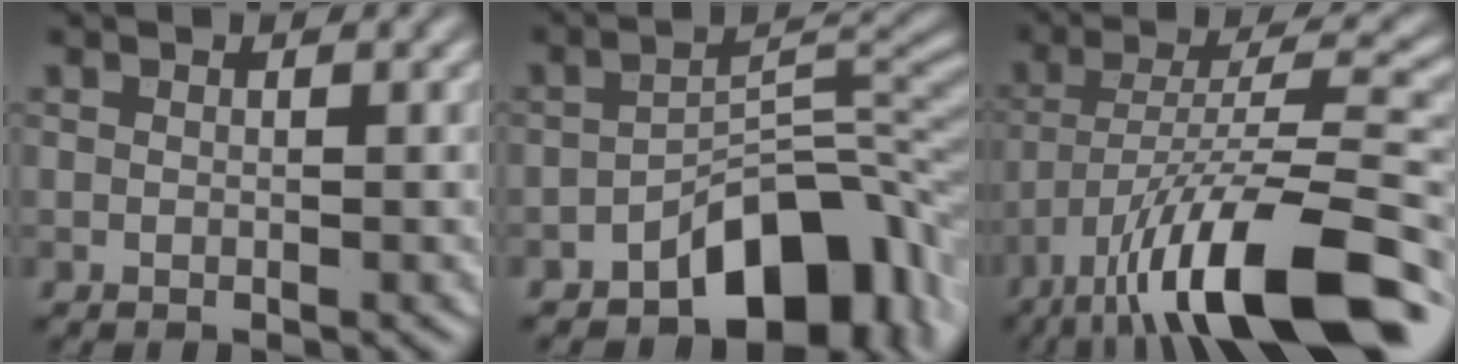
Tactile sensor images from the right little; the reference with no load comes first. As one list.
[{"total": 8.1, "force": [-4.7, 4.0, 5.2], "torque": [-0.058, 0.004, -0.083]}, {"total": 14.8, "force": [-9.4, 3.3, 10.9], "torque": [-0.181, 0.006, -0.163]}]